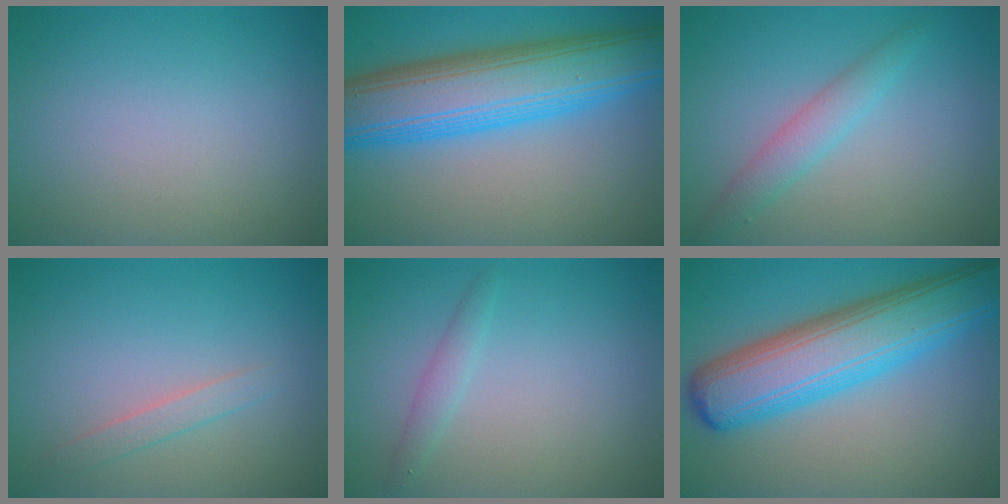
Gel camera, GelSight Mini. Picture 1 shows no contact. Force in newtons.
{"total": 11.1, "press": 11.1, "slide": 0.1}
{"total": 2.4, "press": 2.4, "slide": 0.1}
{"total": 1.4, "press": 1.4, "slide": 0.0}
{"total": 1.3, "press": 1.3, "slide": 0.1}
{"total": 9.7, "press": 9.7, "slide": 0.2}